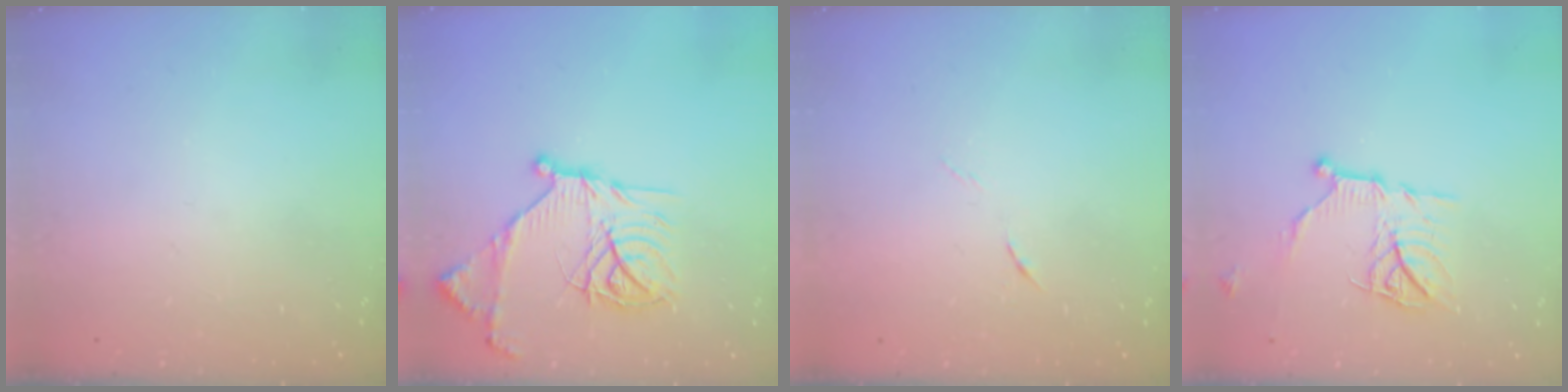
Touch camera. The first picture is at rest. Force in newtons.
{"total": 19.2, "press": 19.1, "slide": 1.7}
{"total": 4.4, "press": 4.2, "slide": 1.3}
{"total": 11.9, "press": 11.9, "slide": 0.1}